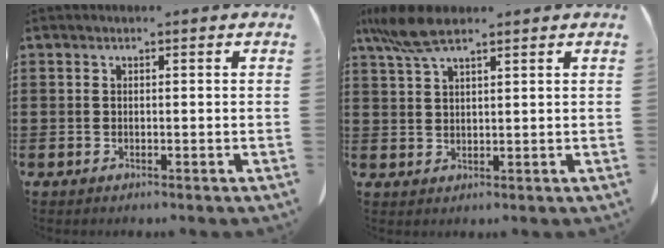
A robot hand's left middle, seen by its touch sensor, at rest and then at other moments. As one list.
[{"total": 6.2, "force": [4.3, 1.4, 4.2], "torque": [-0.099, -0.006, 0.078]}]